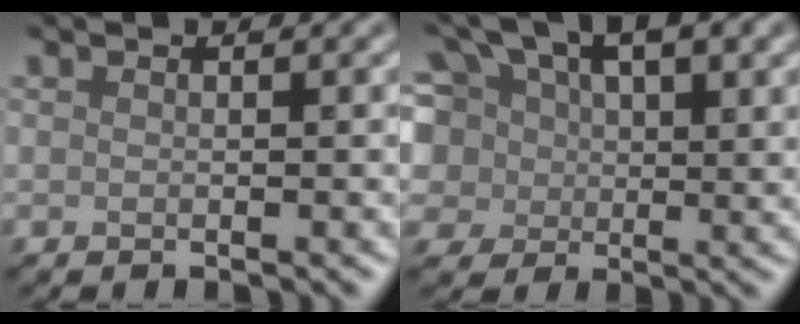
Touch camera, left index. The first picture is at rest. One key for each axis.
{"total": 11.4, "fx": 4.4, "fy": 7.1, "fz": 7.8, "tx": -0.161, "ty": 0.017, "tz": 0.071}